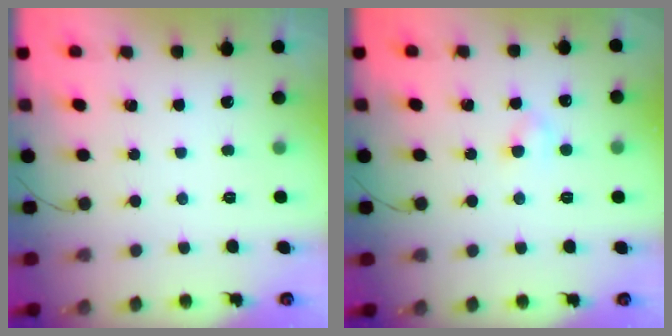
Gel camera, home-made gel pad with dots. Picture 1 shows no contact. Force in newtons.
{"total": 2.8, "press": 2.6, "slide": 1.2}